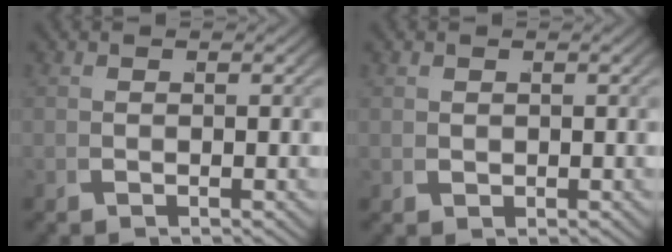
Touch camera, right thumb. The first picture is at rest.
{"total": 0.8, "force": [0.4, 0.7, 0.1], "torque": [-0.008, -0.005, 0.011]}